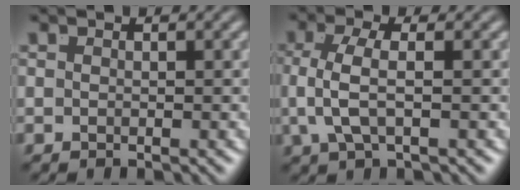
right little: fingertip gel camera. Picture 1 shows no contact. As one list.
[{"total": 3.8, "force": [0.1, 1.5, 3.5], "torque": [-0.086, -0.007, 0.010]}]